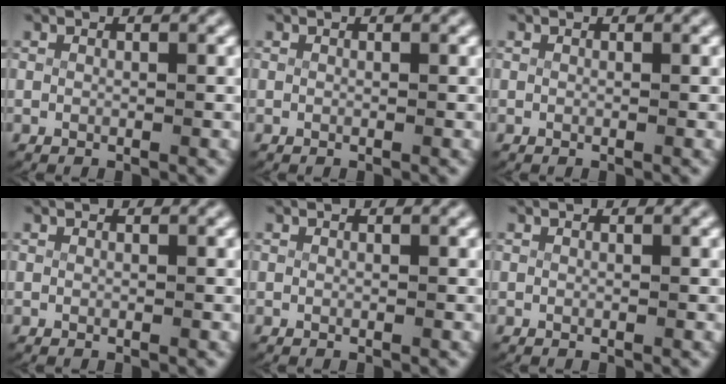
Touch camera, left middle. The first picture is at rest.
{"total": 0.0}
{"total": 0.0}
{"total": 0.0}
{"total": 0.0}
{"total": 0.0}